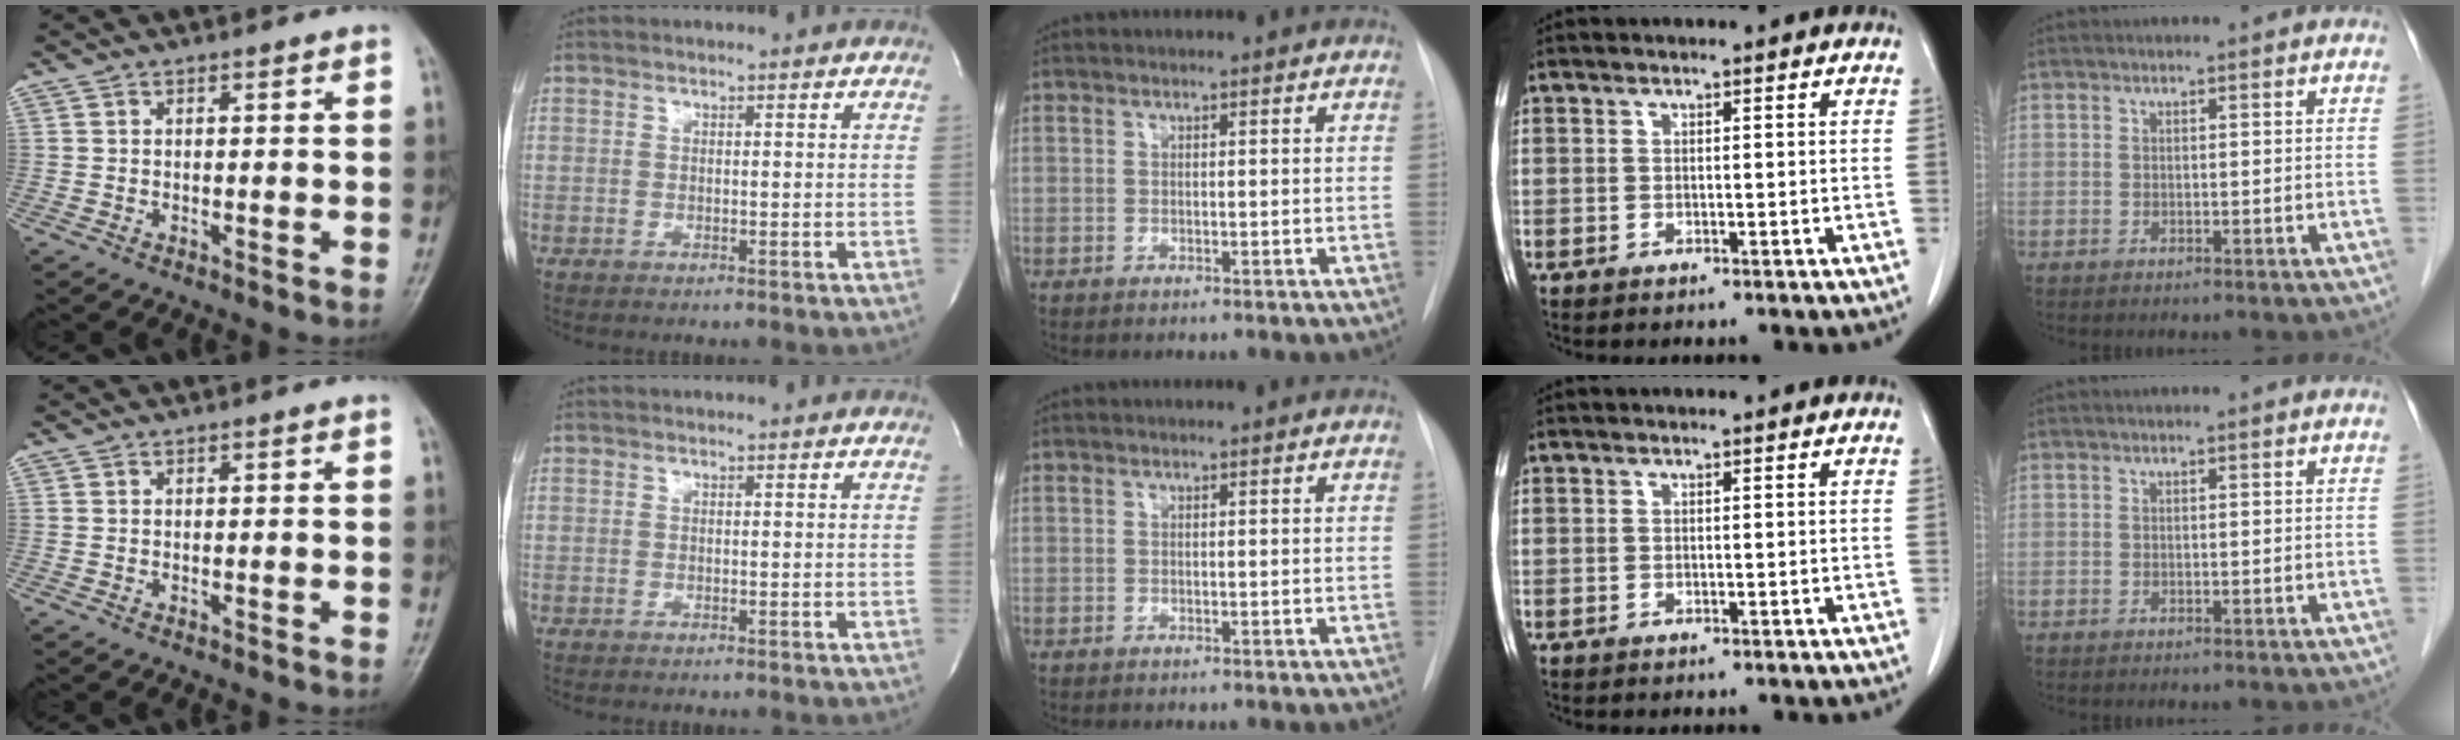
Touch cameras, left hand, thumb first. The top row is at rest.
{}